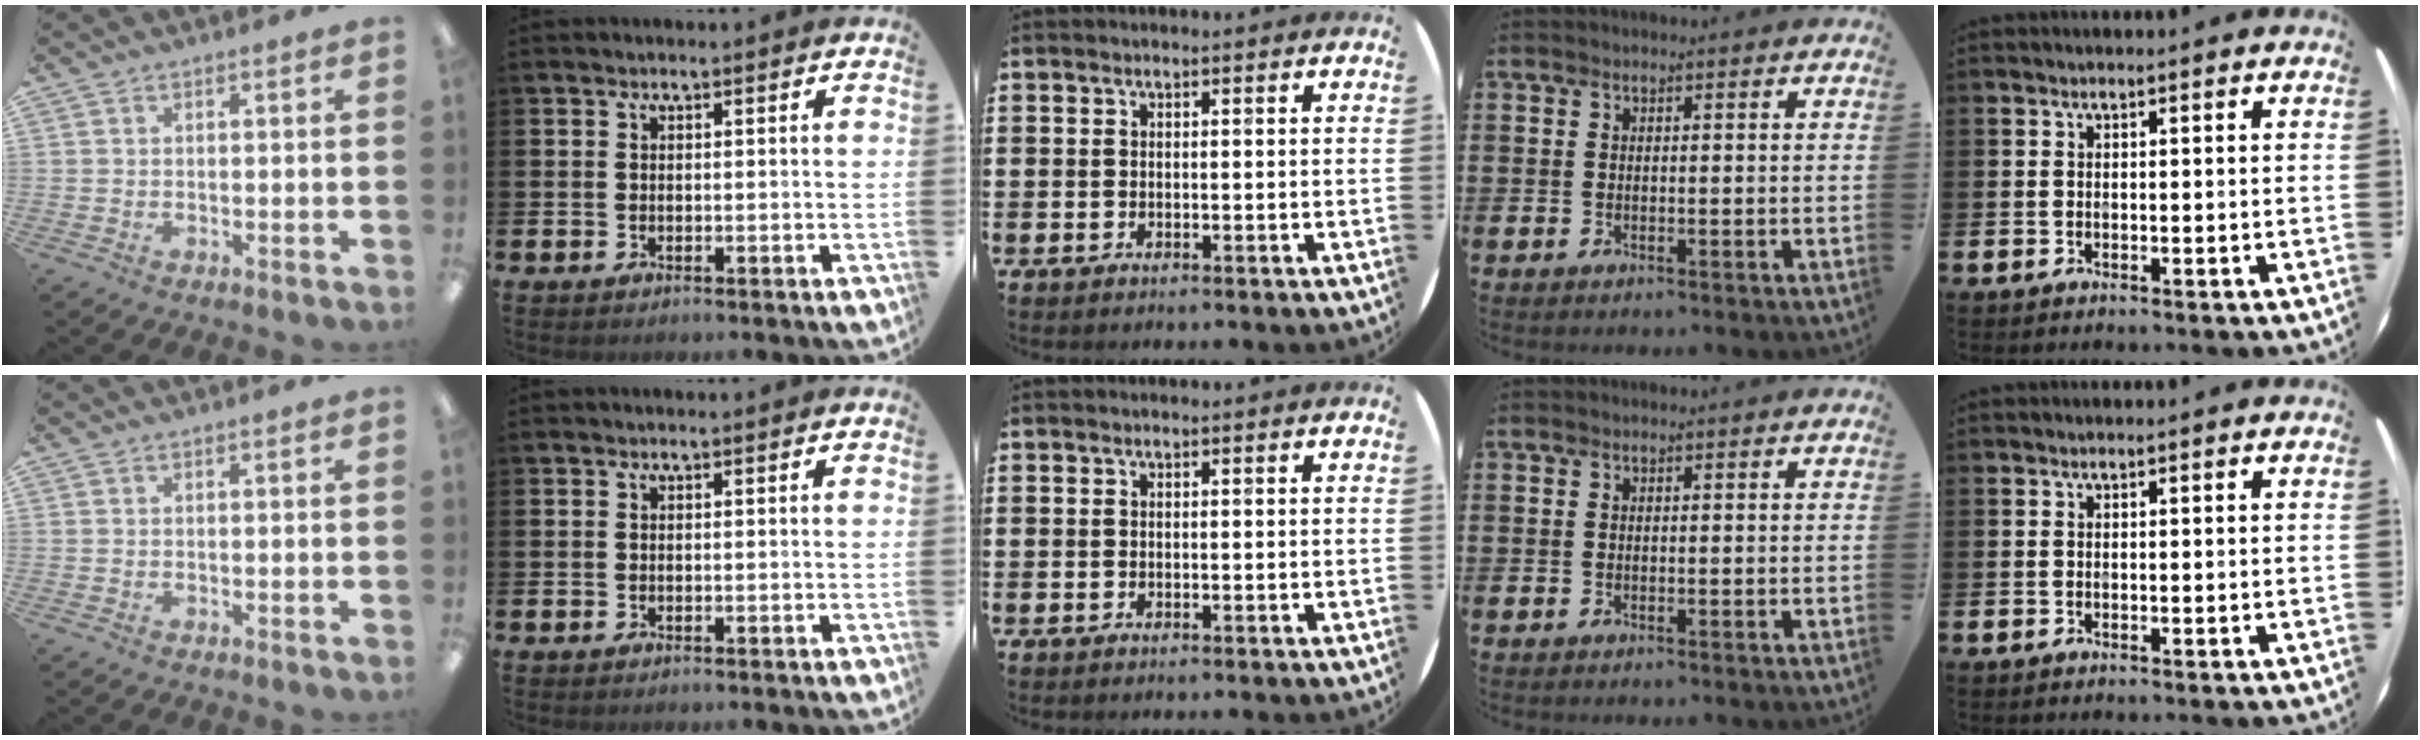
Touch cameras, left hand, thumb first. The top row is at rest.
{}